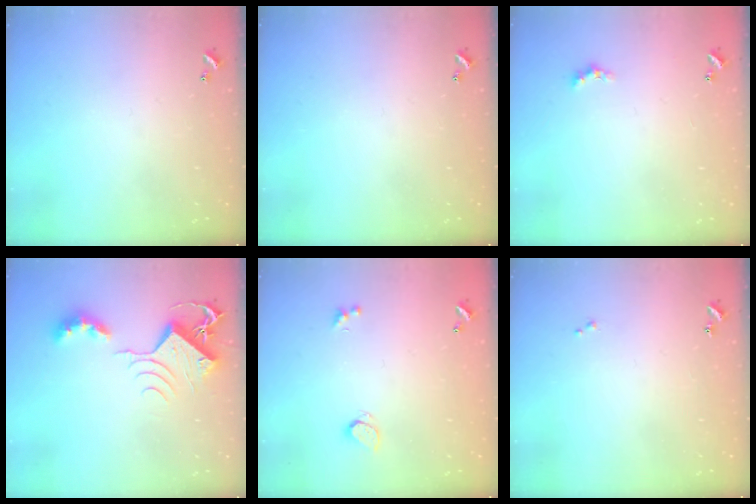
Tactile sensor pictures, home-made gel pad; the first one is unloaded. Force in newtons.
{"total": 0.0}
{"total": 0.8, "press": 0.7, "slide": 0.4}
{"total": 9.1, "press": 9.1, "slide": 1.2}
{"total": 0.9, "press": 0.7, "slide": 0.5}
{"total": 0.0}